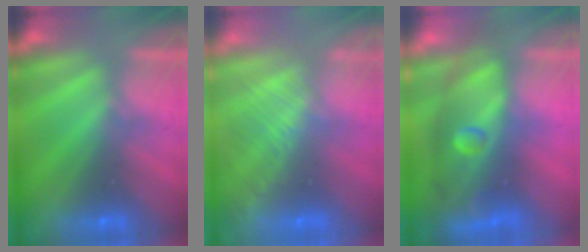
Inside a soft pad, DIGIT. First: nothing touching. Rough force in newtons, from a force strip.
{"total": 2.9}
{"total": 9.8}